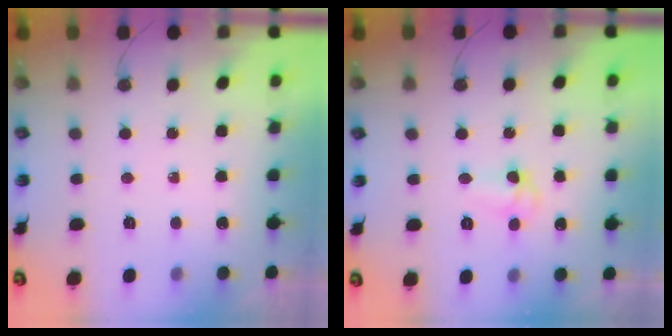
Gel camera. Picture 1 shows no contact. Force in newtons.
{"total": 5.0, "press": 4.9, "slide": 0.7}